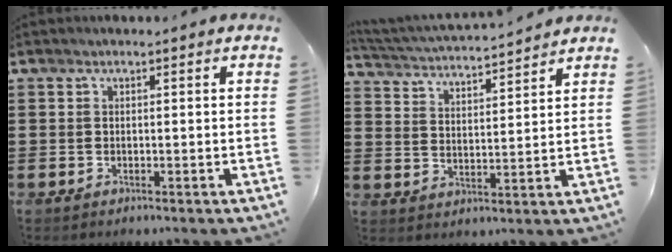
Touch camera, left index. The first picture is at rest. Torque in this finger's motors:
{"motor_torque": [-0.01, -0.02, 0.17, 0.12]}